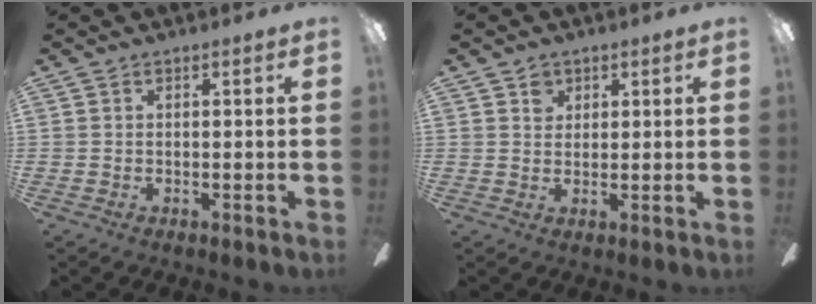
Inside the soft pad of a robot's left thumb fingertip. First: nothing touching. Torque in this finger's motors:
{"motor_torque": [0.15, -0.01, 0.29, -0.08, 0.00]}